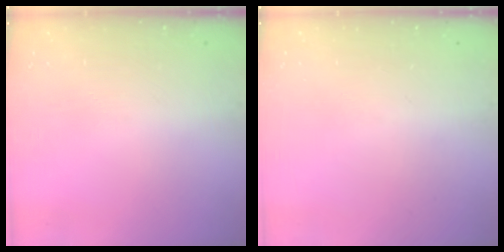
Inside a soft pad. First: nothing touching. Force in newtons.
{"total": 0.0}